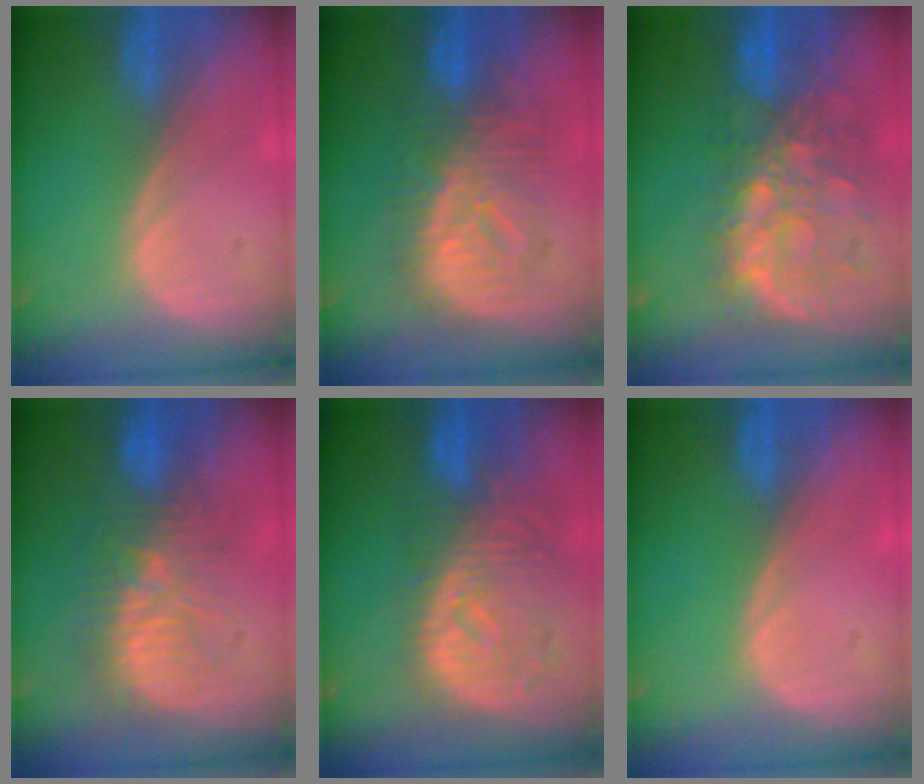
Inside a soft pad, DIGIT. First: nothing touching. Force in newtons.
{"total": 9.6, "press": 9.6, "slide": 0.5}
{"total": 11.2, "press": 9.8, "slide": 5.4}
{"total": 9.3, "press": 9.1, "slide": 1.6}
{"total": 10.9, "press": 9.6, "slide": 5.1}
{"total": 0.0}